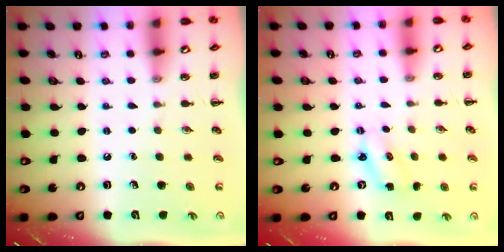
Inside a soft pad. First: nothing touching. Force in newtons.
{"total": 2.4, "press": 2.3, "slide": 0.5}